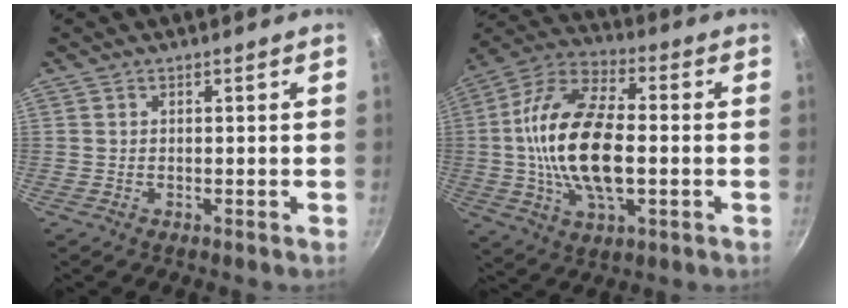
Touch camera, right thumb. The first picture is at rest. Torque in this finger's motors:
{"motor_torque": [0.95, 3.25, 2.34, -0.43, 0.84]}